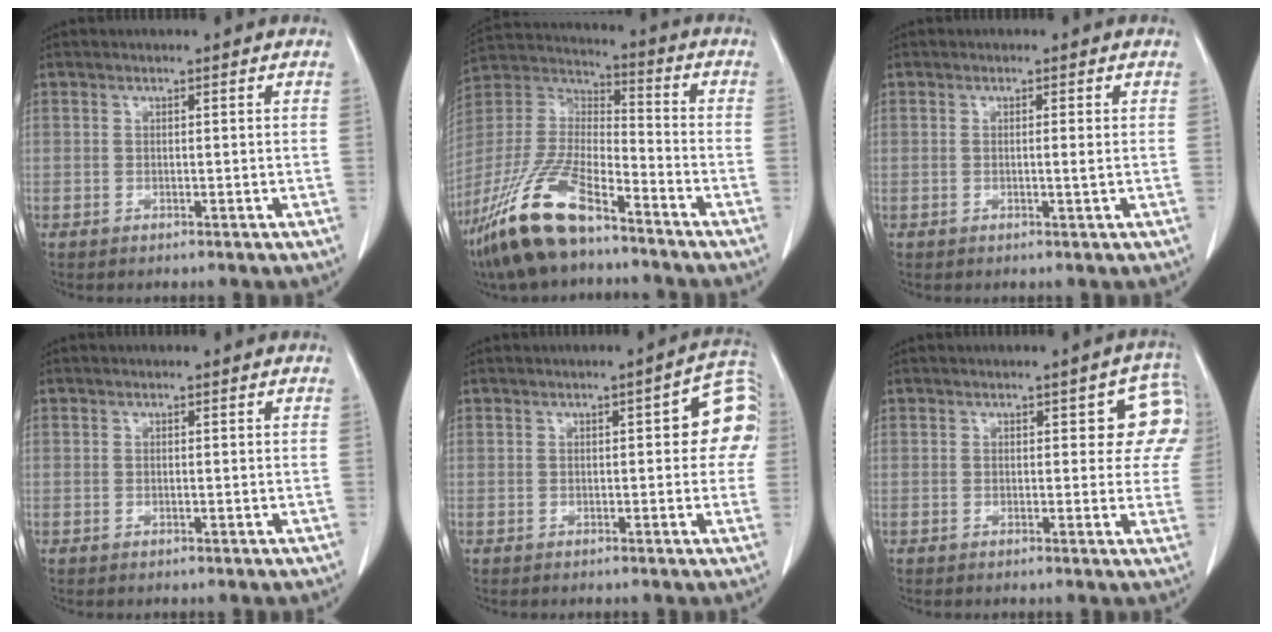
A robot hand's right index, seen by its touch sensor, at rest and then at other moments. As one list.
[{"total": 17.3, "force": [-12.0, 4.6, 11.6], "torque": [-0.262, -0.017, -0.227]}, {"total": 1.1, "force": [-0.1, -0.2, 1.1], "torque": [-0.018, -0.002, -0.001]}, {"total": 0.0}, {"total": 7.2, "force": [1.2, 2.6, 6.6], "torque": [-0.063, 0.028, 0.006]}, {"total": 6.3, "force": [2.2, 3.6, 4.7], "torque": [-0.021, 0.015, 0.017]}]